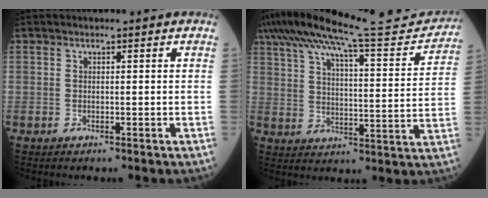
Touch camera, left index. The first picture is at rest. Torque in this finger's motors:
{"motor_torque": [1.05, -1.09, 0.77, 0.21]}